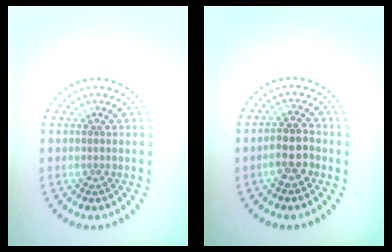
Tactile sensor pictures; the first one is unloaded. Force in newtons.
{"total": 2.8, "press": 2.6, "slide": 0.9}